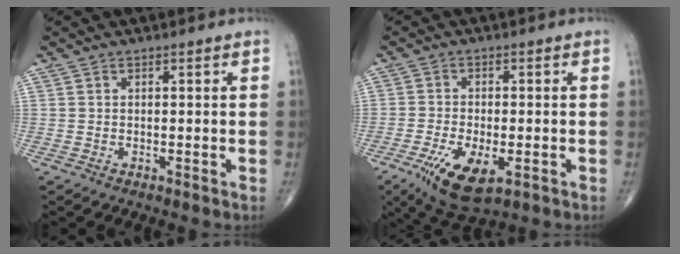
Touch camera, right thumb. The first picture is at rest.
{"total": 10.4, "force": [-4.2, 4.5, 8.4], "torque": [-0.153, -0.008, -0.066]}